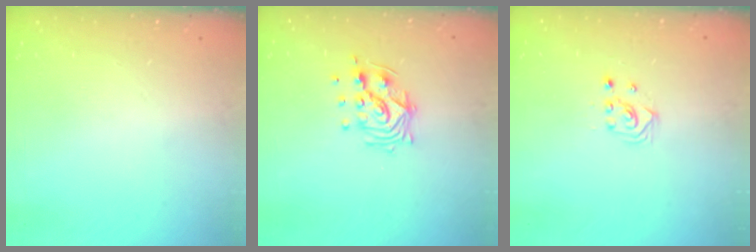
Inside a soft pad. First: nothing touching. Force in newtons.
{"total": 10.6, "press": 10.6, "slide": 0.5}
{"total": 2.2, "press": 2.2, "slide": 0.2}